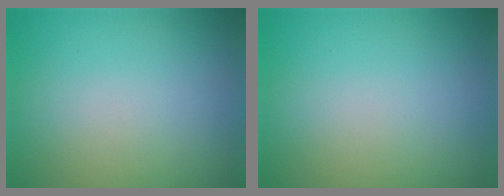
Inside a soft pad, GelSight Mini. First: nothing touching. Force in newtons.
{"total": 0.0}